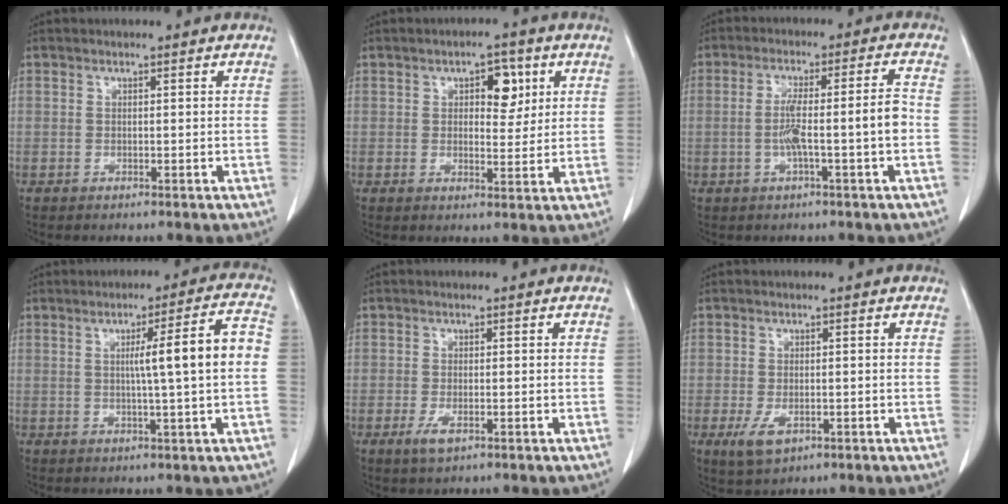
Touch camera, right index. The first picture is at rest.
{"total": 5.1, "force": [2.0, 2.6, 3.9], "torque": [-0.047, 0.008, 0.028]}
{"total": 7.1, "force": [-1.6, -0.3, 6.9], "torque": [-0.127, 0.017, -0.022]}
{"total": 8.9, "force": [0.2, -0.6, 8.9], "torque": [-0.125, 0.012, 0.002]}
{"total": 2.5, "force": [-1.2, 1.1, 1.9], "torque": [-0.035, 0.000, -0.021]}
{"total": 4.1, "force": [-1.7, 2.3, 2.9], "torque": [-0.054, -0.004, -0.024]}